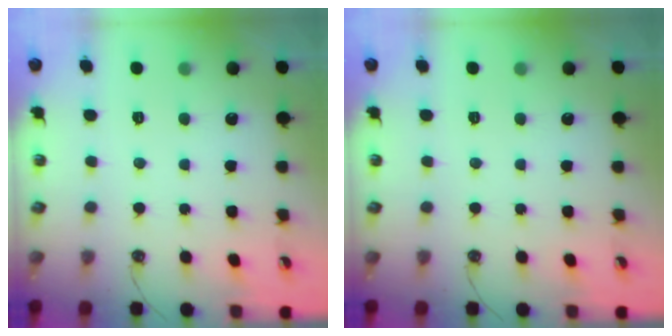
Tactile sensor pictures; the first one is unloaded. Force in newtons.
{"total": 0.0}